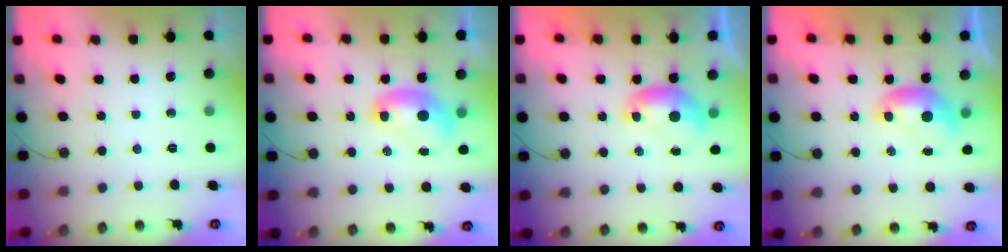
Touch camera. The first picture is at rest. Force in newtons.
{"total": 2.0, "press": 2.0, "slide": 0.2}
{"total": 0.0}
{"total": 0.0}